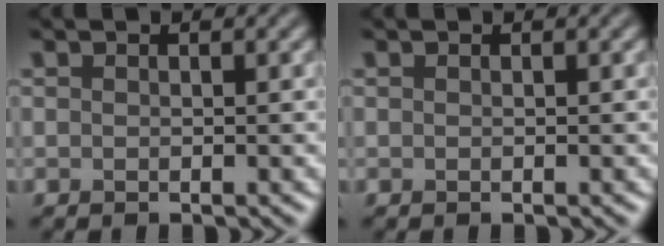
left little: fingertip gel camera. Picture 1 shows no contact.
{"total": 0.0}